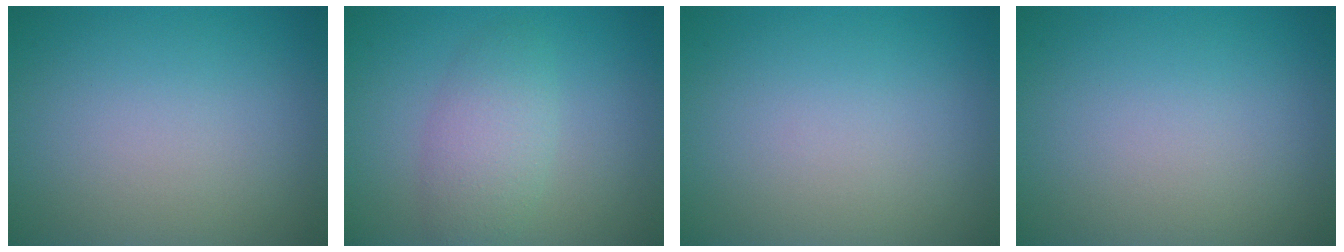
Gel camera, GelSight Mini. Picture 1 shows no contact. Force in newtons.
{"total": 3.4, "press": 3.4, "slide": 0.1}
{"total": 0.0}
{"total": 0.0}